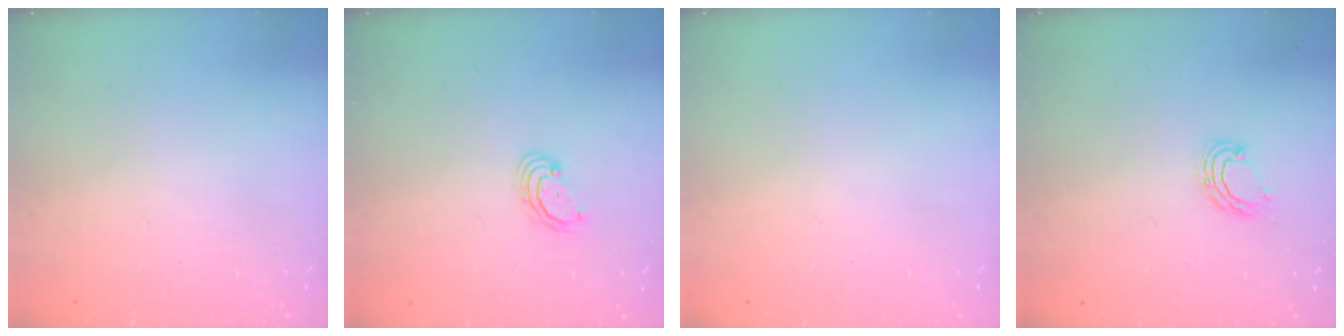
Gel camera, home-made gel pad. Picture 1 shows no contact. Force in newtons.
{"total": 2.7, "press": 2.6, "slide": 0.6}
{"total": 0.0}
{"total": 5.6, "press": 5.6, "slide": 1.0}